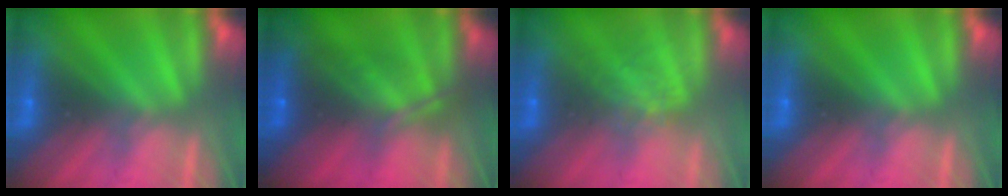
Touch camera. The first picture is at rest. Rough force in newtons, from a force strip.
{"total": 8.8}
{"total": 1.2}
{"total": 0.0}